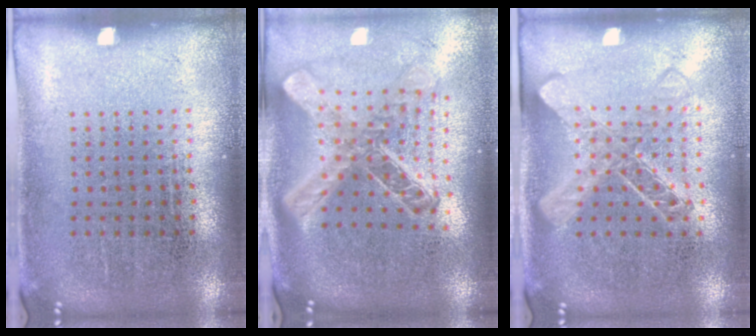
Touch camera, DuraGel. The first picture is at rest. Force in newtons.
{"total": 2.6, "press": 1.9, "slide": 1.7}
{"total": 1.6, "press": 1.5, "slide": 0.6}